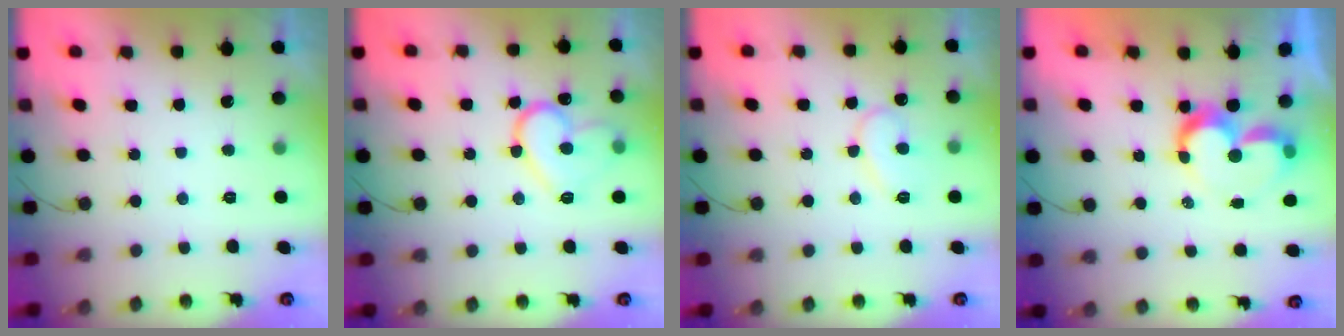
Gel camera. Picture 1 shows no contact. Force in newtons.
{"total": 14.0, "press": 13.9, "slide": 1.2}
{"total": 9.8, "press": 9.8, "slide": 0.9}
{"total": 9.3, "press": 9.2, "slide": 0.8}